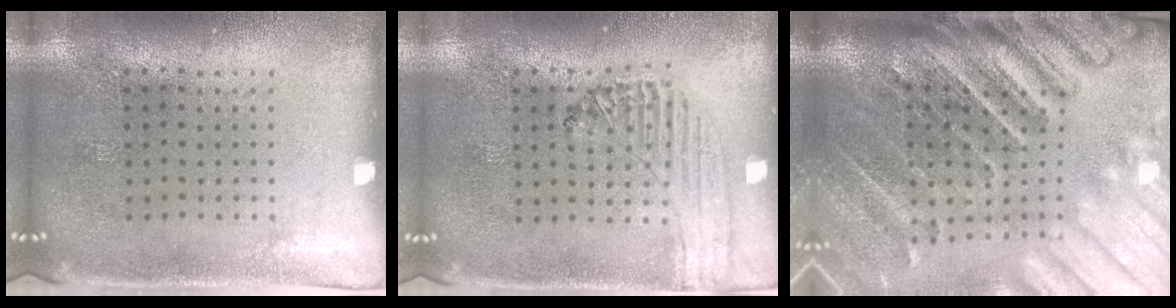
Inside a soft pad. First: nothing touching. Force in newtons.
{"total": 0.5, "press": 0.5, "slide": 0.2}
{"total": 4.4, "press": 3.5, "slide": 2.7}